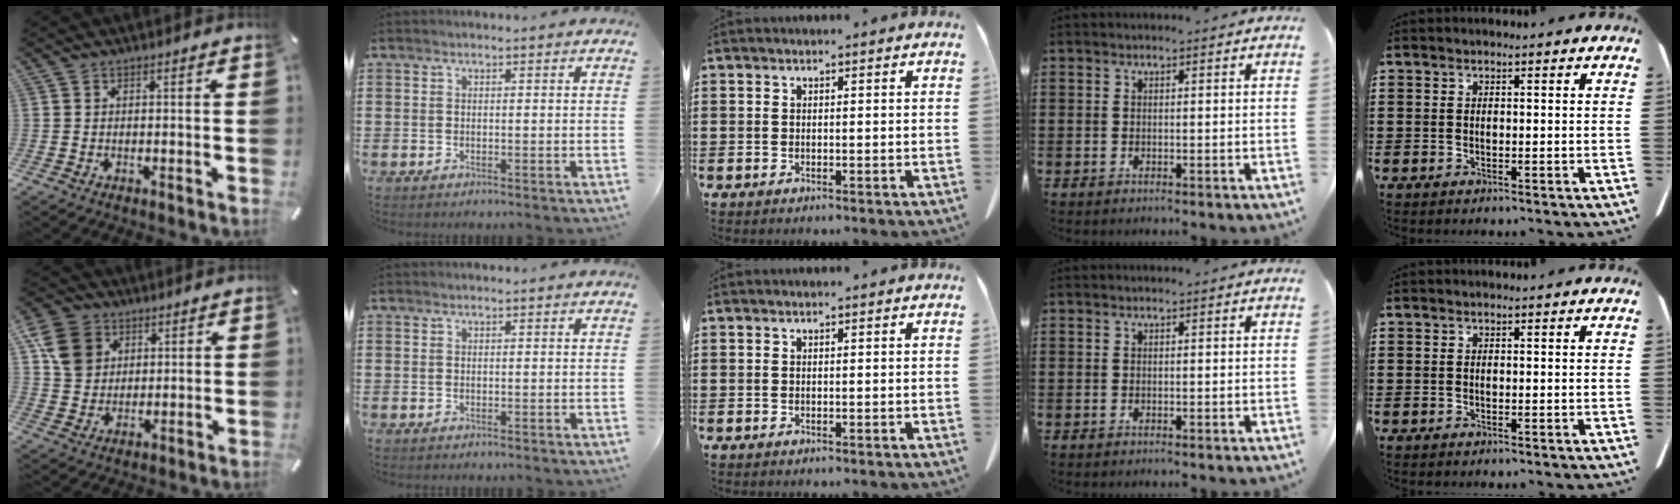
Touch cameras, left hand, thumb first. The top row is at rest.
{"thumb": {"total": 10.1, "force": [4.0, 8.5, 3.9], "torque": [-0.088, -0.004, 0.079]}}